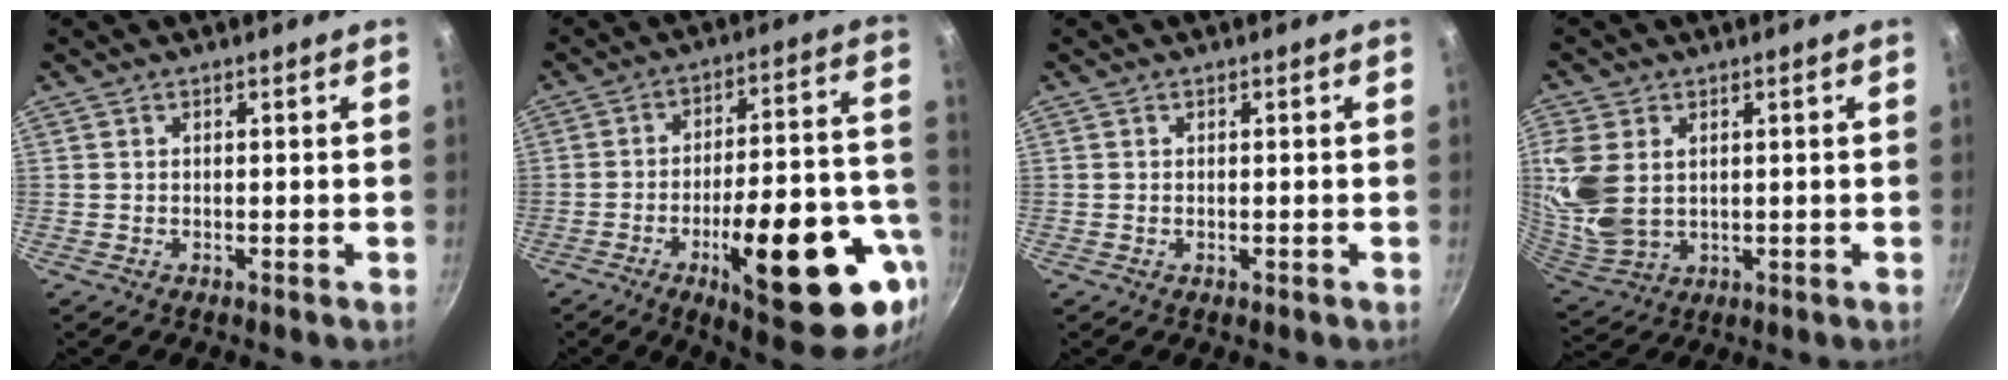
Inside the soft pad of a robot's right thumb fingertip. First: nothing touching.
{"total": 24.5, "force": [-8.8, 7.9, 21.5], "torque": [-0.270, 0.027, -0.120]}
{"total": 0.6, "force": [-0.2, 0.4, 0.5], "torque": [-0.007, 0.001, -0.002]}
{"total": 13.5, "force": [2.7, 9.5, 9.1], "torque": [-0.199, -0.015, 0.067]}